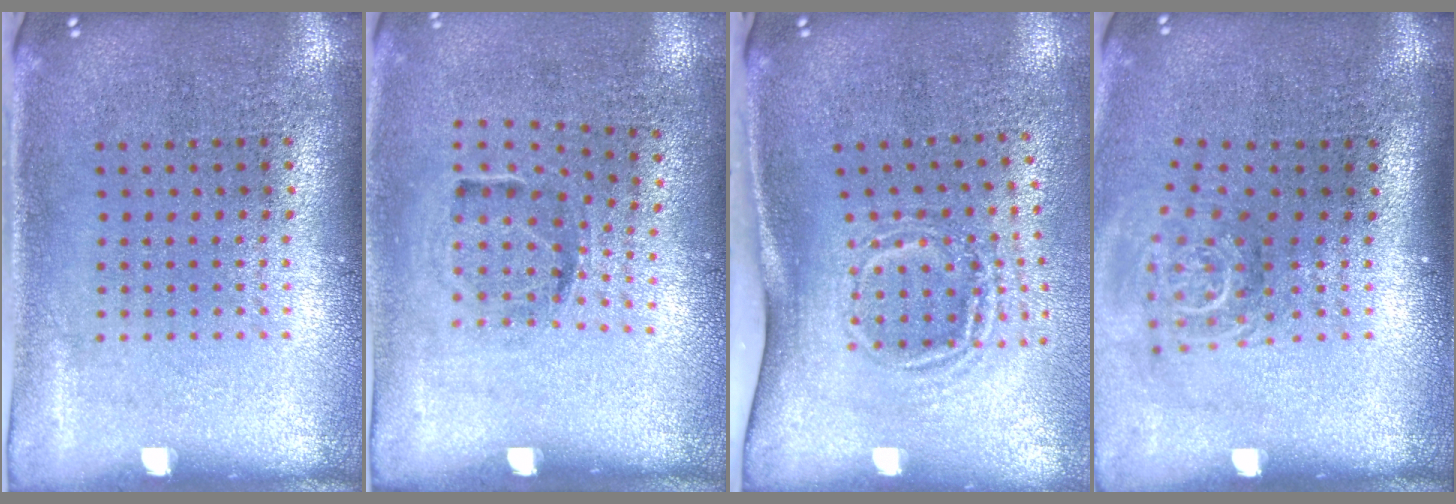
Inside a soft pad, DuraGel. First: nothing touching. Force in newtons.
{"total": 1.1, "press": 0.8, "slide": 0.8}
{"total": 1.8, "press": 1.2, "slide": 1.4}
{"total": 1.8, "press": 1.2, "slide": 1.3}